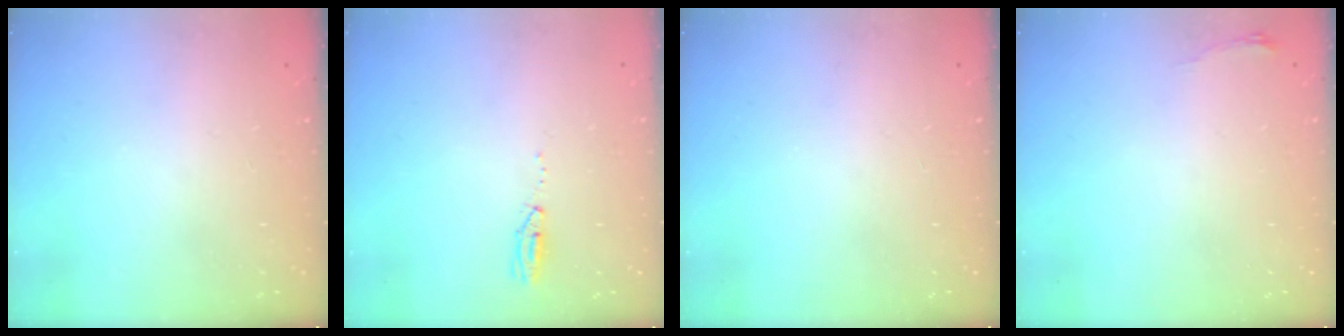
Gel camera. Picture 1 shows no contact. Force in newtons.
{"total": 3.5, "press": 2.9, "slide": 2.0}
{"total": 0.0}
{"total": 3.4, "press": 3.4, "slide": 0.5}